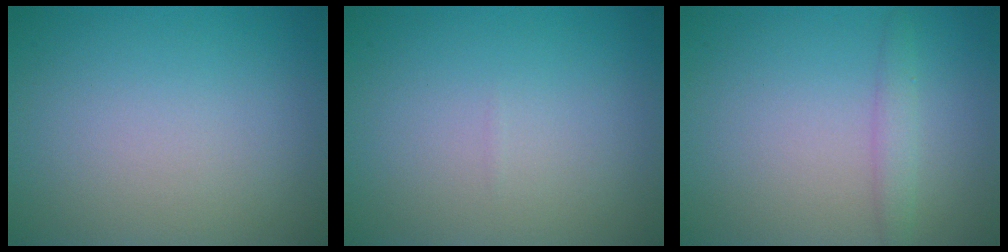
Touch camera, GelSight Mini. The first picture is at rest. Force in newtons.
{"total": 0.0}
{"total": 1.6, "press": 1.6, "slide": 0.0}